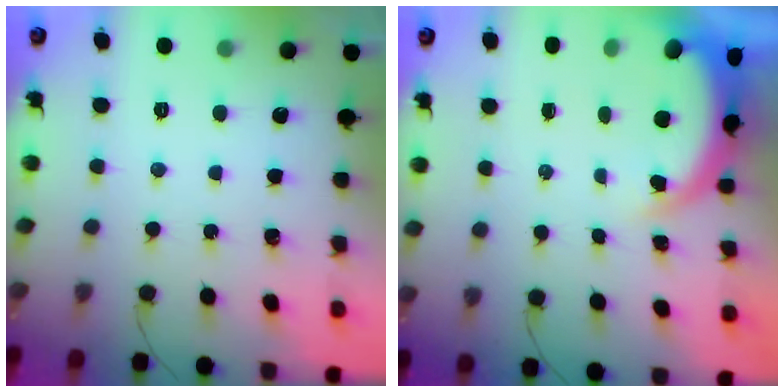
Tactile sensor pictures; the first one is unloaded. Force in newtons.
{"total": 4.0, "press": 4.0, "slide": 0.6}